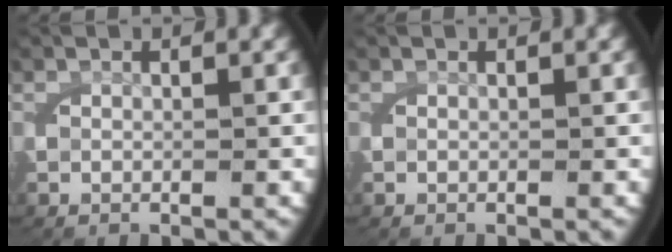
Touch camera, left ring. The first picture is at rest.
{"total": 0.0}